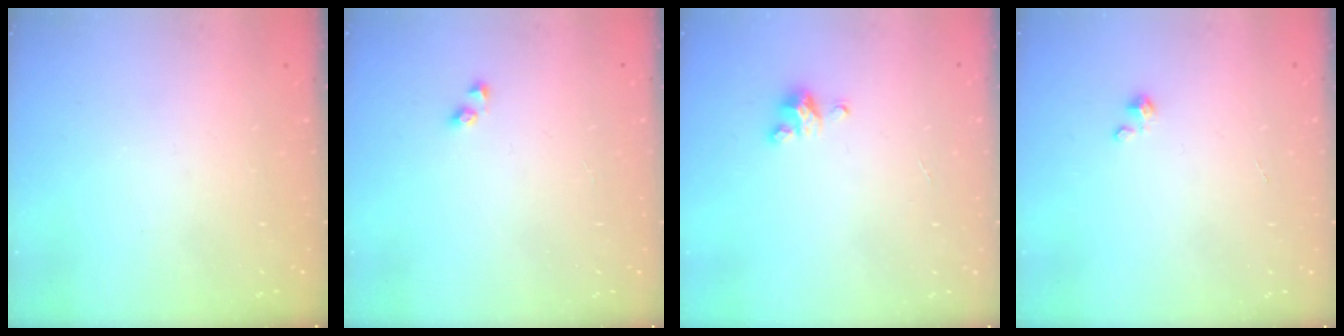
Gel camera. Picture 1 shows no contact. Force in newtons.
{"total": 3.1, "press": 3.1, "slide": 0.4}
{"total": 3.0, "press": 3.0, "slide": 0.3}
{"total": 1.7, "press": 1.7, "slide": 0.1}